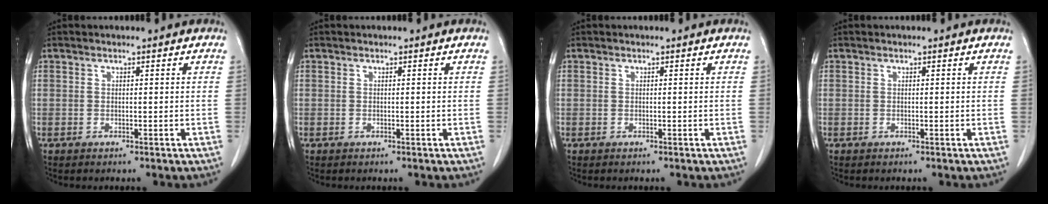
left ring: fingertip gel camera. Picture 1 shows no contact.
{"total": 0.0}
{"total": 0.0}
{"total": 0.0}